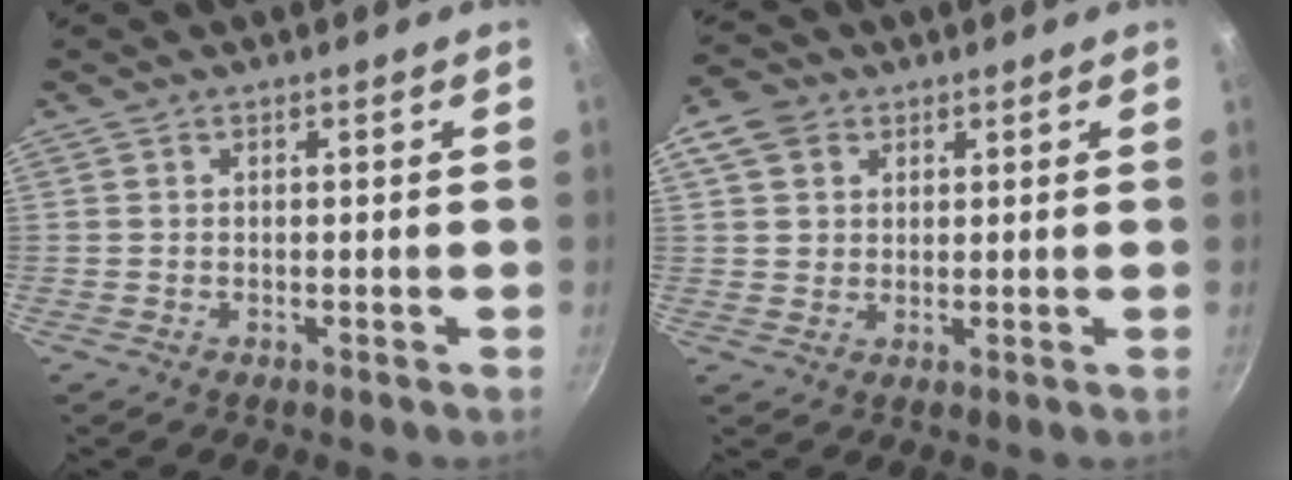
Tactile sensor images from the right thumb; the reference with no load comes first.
{"total": 6.1, "force": [2.6, 4.9, 2.6], "torque": [-0.022, 0.000, 0.041]}